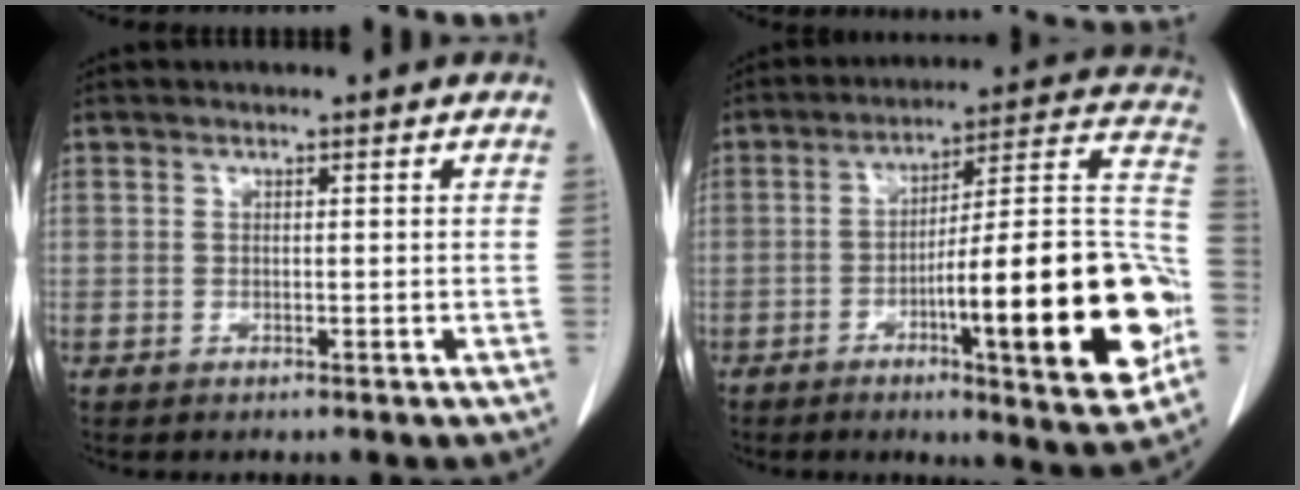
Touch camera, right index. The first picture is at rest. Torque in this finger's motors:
{"motor_torque": [2.03, -0.11, 0.83, 0.18]}